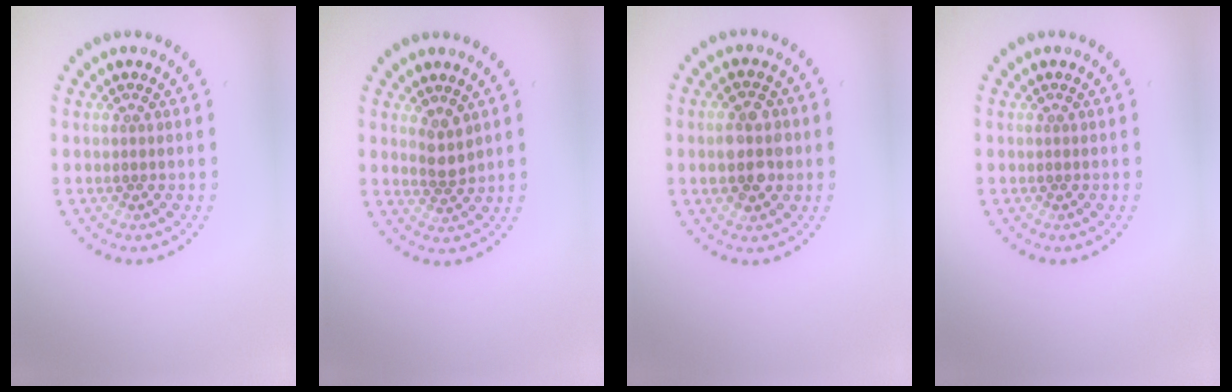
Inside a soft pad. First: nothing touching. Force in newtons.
{"total": 1.9, "press": 1.7, "slide": 1.0}
{"total": 4.5, "press": 4.5, "slide": 0.2}
{"total": 0.0}